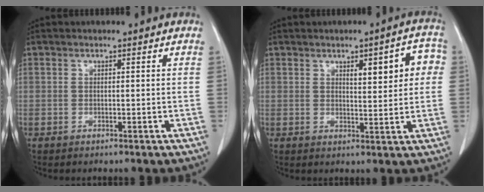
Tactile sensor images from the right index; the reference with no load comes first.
{"total": 7.1, "force": [2.0, 2.0, 6.5], "torque": [-0.080, 0.018, 0.026]}